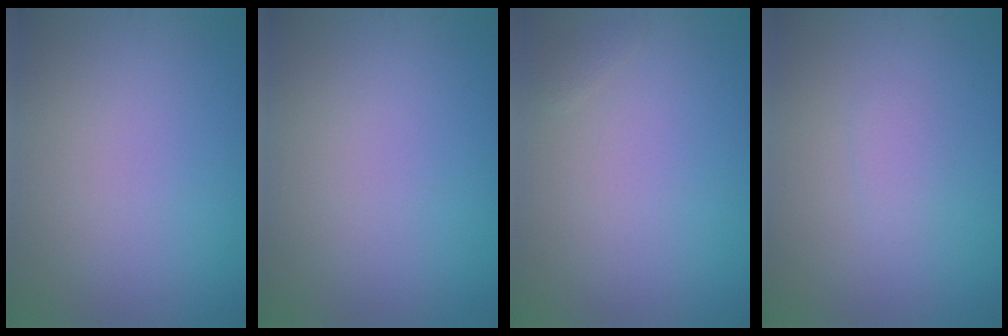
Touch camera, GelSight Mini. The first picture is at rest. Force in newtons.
{"total": 0.0}
{"total": 0.6, "press": 0.5, "slide": 0.1}
{"total": 1.0, "press": 1.0, "slide": 0.1}